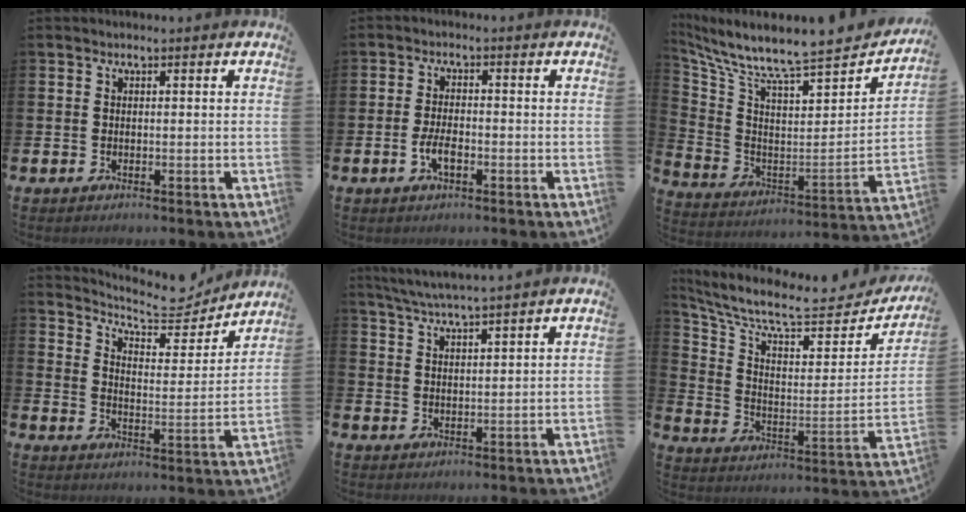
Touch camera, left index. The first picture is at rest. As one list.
[{"total": 3.2, "force": [-1.0, 1.4, 2.7], "torque": [-0.052, 0.000, -0.020]}, {"total": 8.2, "force": [7.2, 1.0, 3.7], "torque": [-0.102, -0.075, 0.110]}, {"total": 7.3, "force": [6.9, 1.7, 1.8], "torque": [-0.054, -0.053, 0.117]}, {"total": 4.5, "force": [4.3, -0.6, 1.1], "torque": [-0.038, -0.017, 0.079]}, {"total": 8.4, "force": [7.1, 2.5, 3.8], "torque": [-0.098, -0.060, 0.113]}]